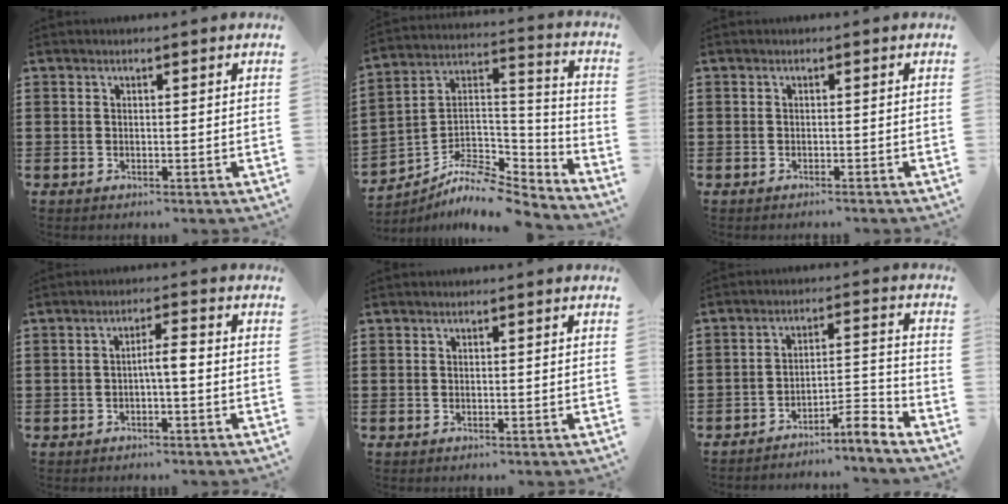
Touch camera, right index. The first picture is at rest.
{"total": 8.8, "force": [-7.6, 2.0, 4.1], "torque": [-0.073, 0.007, -0.151]}
{"total": 0.6, "force": [-0.5, -0.1, 0.1], "torque": [-0.003, -0.003, -0.011]}
{"total": 2.9, "force": [-0.8, 0.3, 2.7], "torque": [-0.051, 0.003, -0.017]}
{"total": 0.0}
{"total": 6.4, "force": [-5.6, 0.3, 2.9], "torque": [-0.048, 0.000, -0.108]}